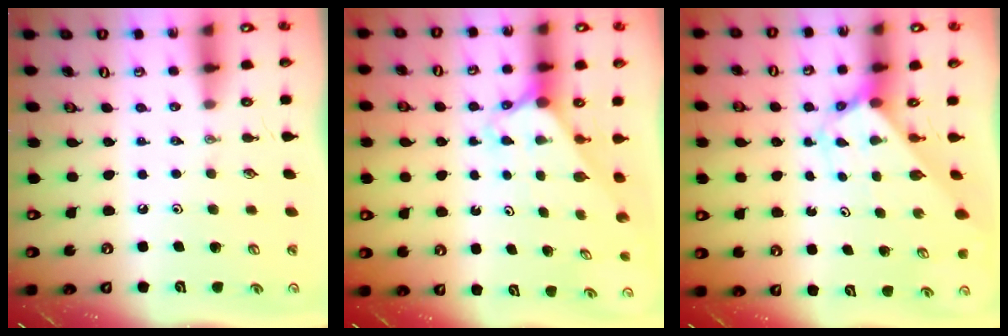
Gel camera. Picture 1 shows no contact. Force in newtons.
{"total": 2.4, "press": 2.4, "slide": 0.2}
{"total": 2.7, "press": 2.7, "slide": 0.2}